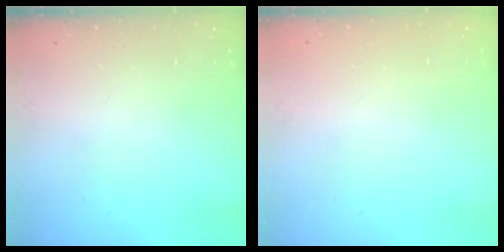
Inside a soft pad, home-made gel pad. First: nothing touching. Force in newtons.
{"total": 0.0}